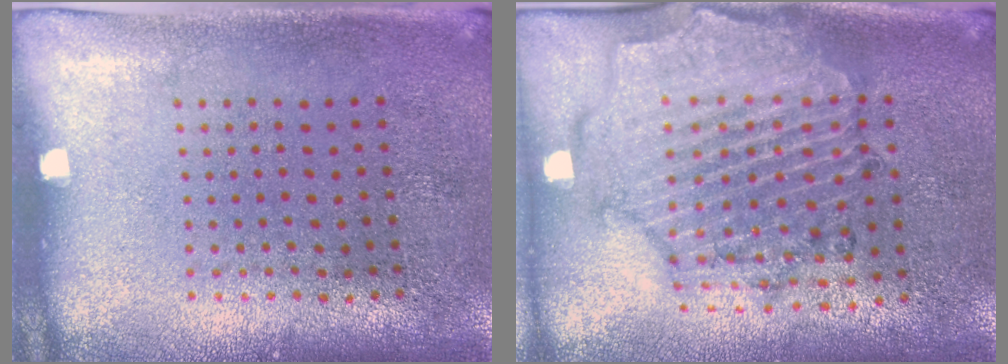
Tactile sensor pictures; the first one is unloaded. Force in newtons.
{"total": 1.6, "press": 1.6, "slide": 0.3}